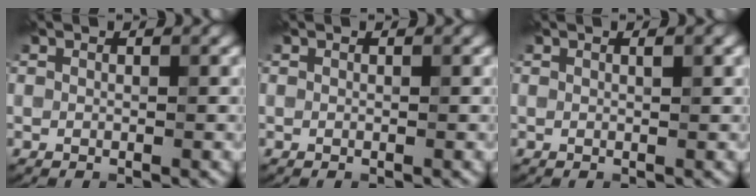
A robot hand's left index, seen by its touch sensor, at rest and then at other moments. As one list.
[{"total": 0.0}, {"total": 1.0, "force": [0.4, 0.3, 0.9], "torque": [-0.011, 0.005, 0.004]}]